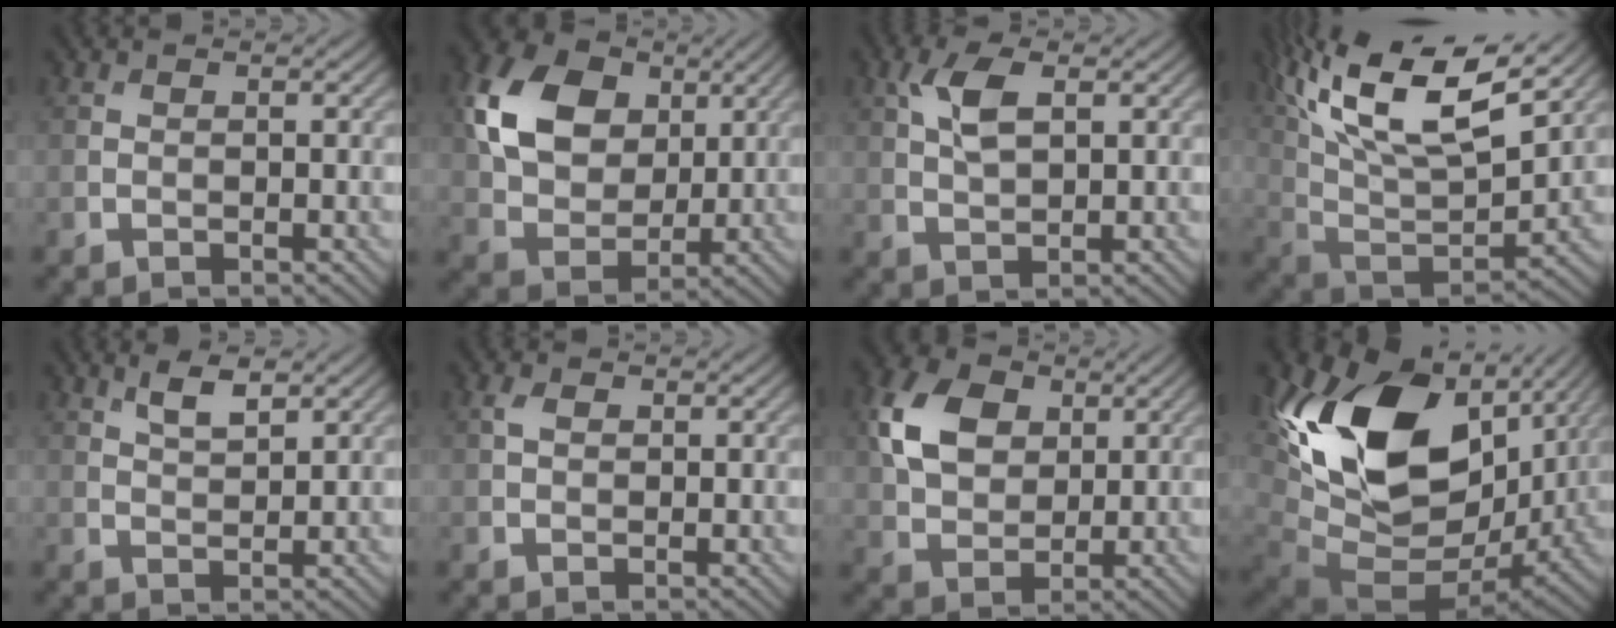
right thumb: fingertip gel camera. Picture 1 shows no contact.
{"total": 11.1, "force": [3.5, 8.1, 6.8], "torque": [-0.158, 0.014, 0.054]}
{"total": 4.7, "force": [1.7, 2.1, 3.8], "torque": [-0.091, 0.007, 0.033]}
{"total": 17.7, "force": [10.0, 6.6, 13.1], "torque": [-0.289, 0.022, 0.170]}
{"total": 3.3, "force": [2.1, 1.0, 2.4], "torque": [-0.054, 0.000, 0.043]}
{"total": 1.5, "force": [0.6, 0.9, 1.0], "torque": [-0.025, 0.004, 0.009]}
{"total": 8.3, "force": [2.6, 5.9, 5.2], "torque": [-0.128, 0.011, 0.043]}
{"total": 19.4, "force": [4.7, 12.3, 14.3], "torque": [-0.296, -0.031, 0.109]}